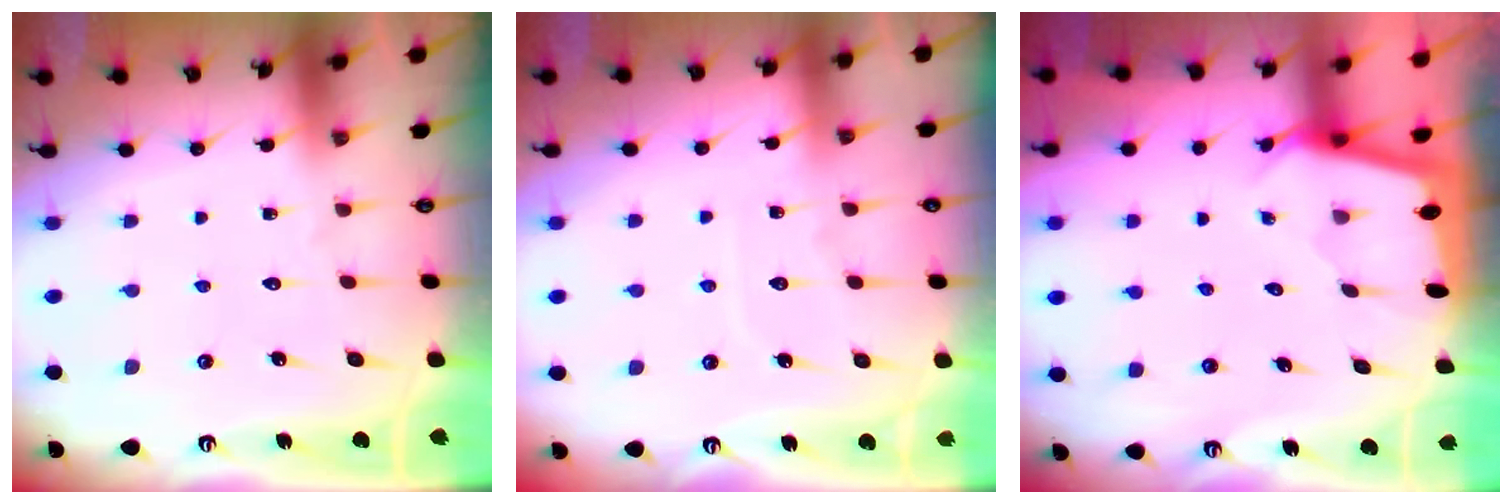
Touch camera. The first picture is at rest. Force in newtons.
{"total": 5.4, "press": 5.4, "slide": 0.6}
{"total": 1.7, "press": 1.7, "slide": 0.2}